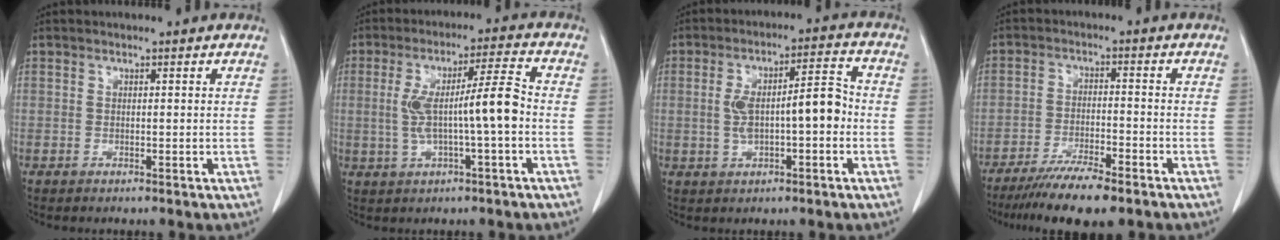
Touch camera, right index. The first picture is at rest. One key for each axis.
{"total": 9.5, "fx": -0.7, "fy": 0.5, "fz": 9.4, "tx": -0.172, "ty": 0.021, "tz": -0.013}
{"total": 9.1, "fx": -0.8, "fy": 2.6, "fz": 8.7, "tx": -0.157, "ty": 0.030, "tz": -0.009}
{"total": 9.2, "fx": -7.1, "fy": 1.1, "fz": 5.8, "tx": -0.095, "ty": -0.020, "tz": -0.118}